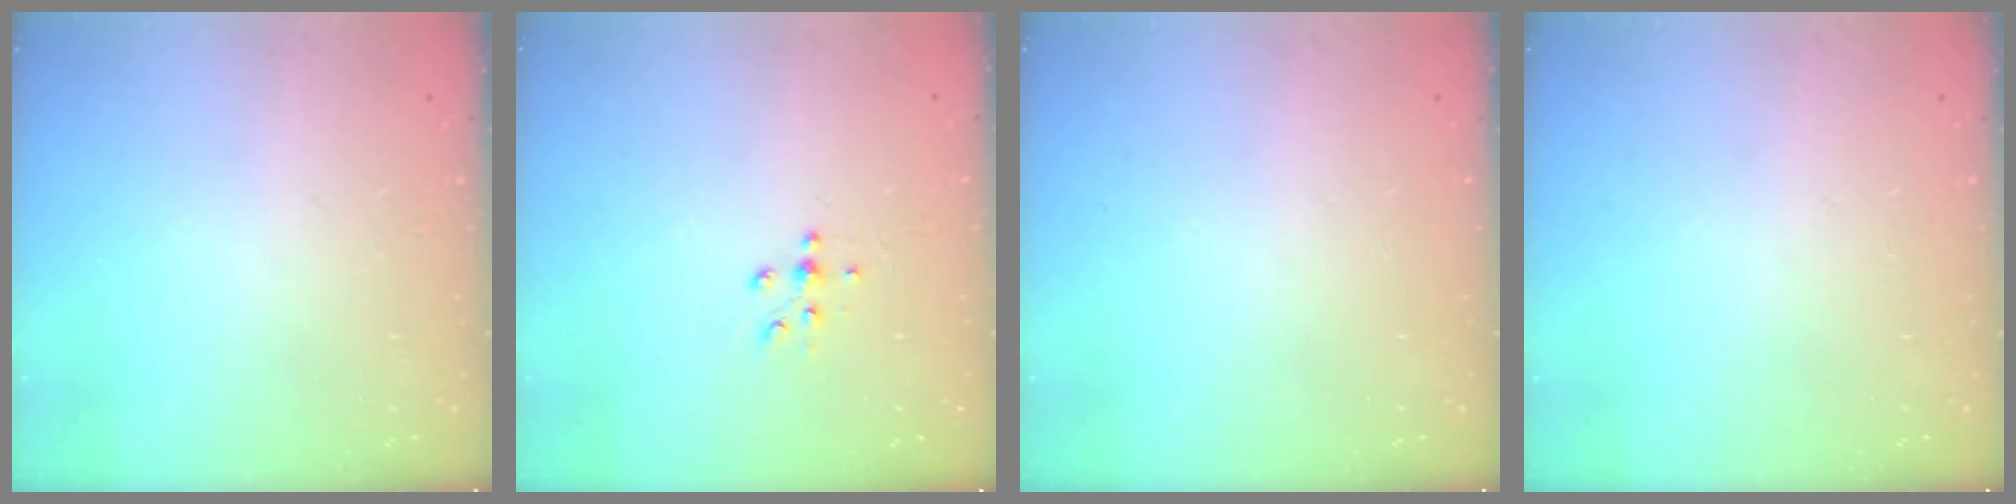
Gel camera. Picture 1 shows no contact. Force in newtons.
{"total": 5.8, "press": 5.5, "slide": 2.0}
{"total": 0.0}
{"total": 0.0}